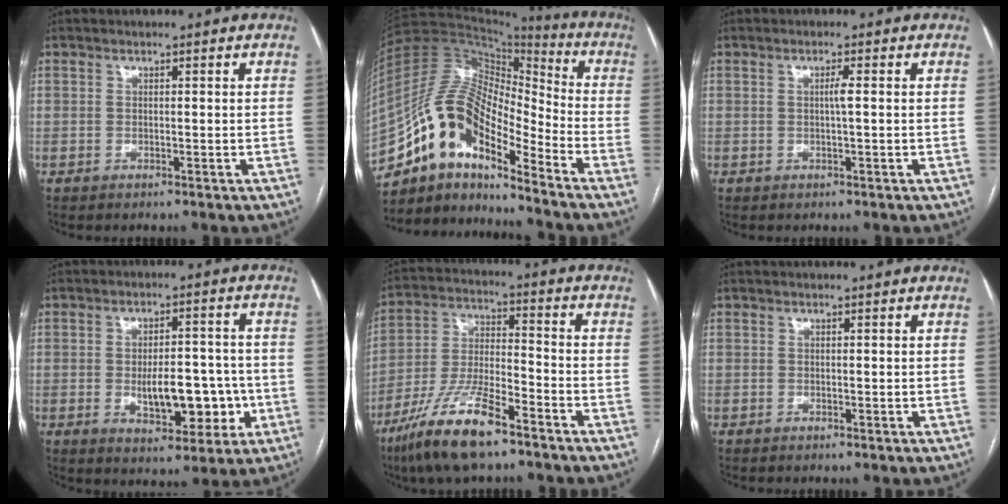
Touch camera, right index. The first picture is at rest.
{"total": 15.6, "force": [-10.8, 4.7, 10.2], "torque": [-0.189, 0.042, -0.192]}
{"total": 1.4, "force": [0.0, -0.2, 1.4], "torque": [-0.025, 0.001, 0.000]}
{"total": 9.9, "force": [-1.9, 4.6, 8.6], "torque": [-0.121, 0.012, -0.017]}
{"total": 13.7, "force": [-9.2, 2.7, 9.8], "torque": [-0.203, -0.018, -0.170]}
{"total": 0.0}